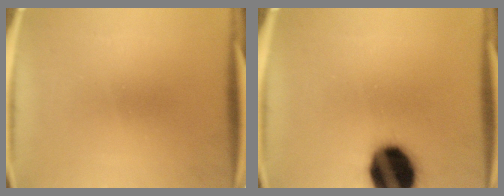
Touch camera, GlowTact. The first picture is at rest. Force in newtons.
{"total": 19.8}